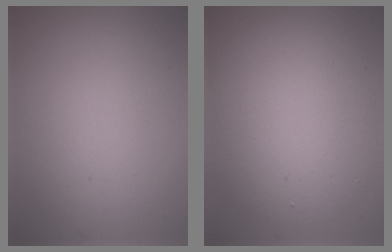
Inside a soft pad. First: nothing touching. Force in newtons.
{"total": 7.0, "press": 7.0, "slide": 0.3}